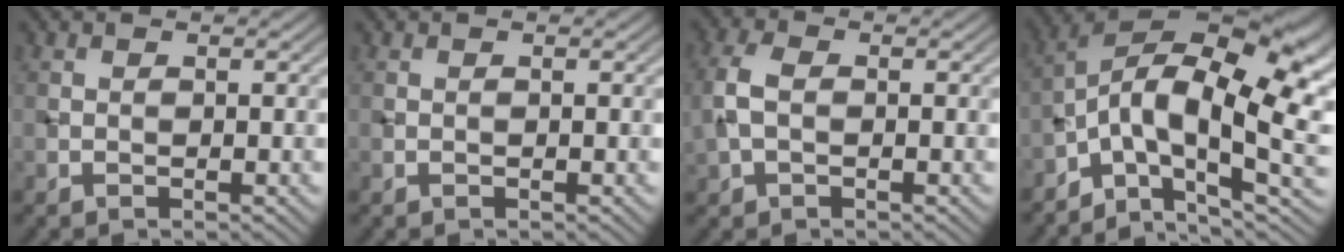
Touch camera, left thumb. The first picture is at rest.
{"total": 0.0}
{"total": 4.1, "force": [-0.1, 2.6, 3.2], "torque": [-0.088, 0.008, -0.008]}
{"total": 17.4, "force": [-3.0, 6.8, 15.7], "torque": [-0.268, -0.003, -0.054]}